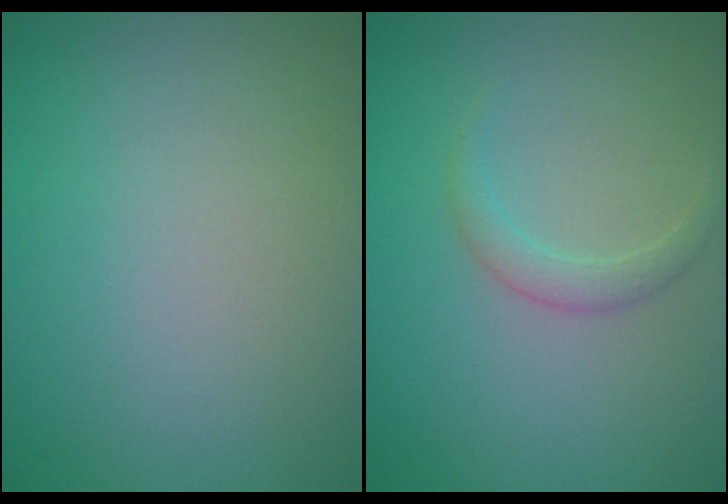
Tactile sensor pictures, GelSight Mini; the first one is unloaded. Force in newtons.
{"total": 1.4, "press": 1.4, "slide": 0.0}